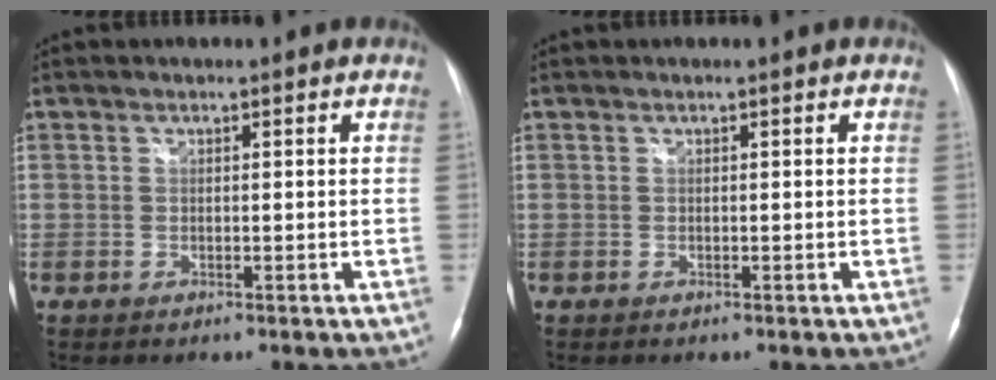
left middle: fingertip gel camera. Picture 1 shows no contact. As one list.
[{"total": 0.0}]